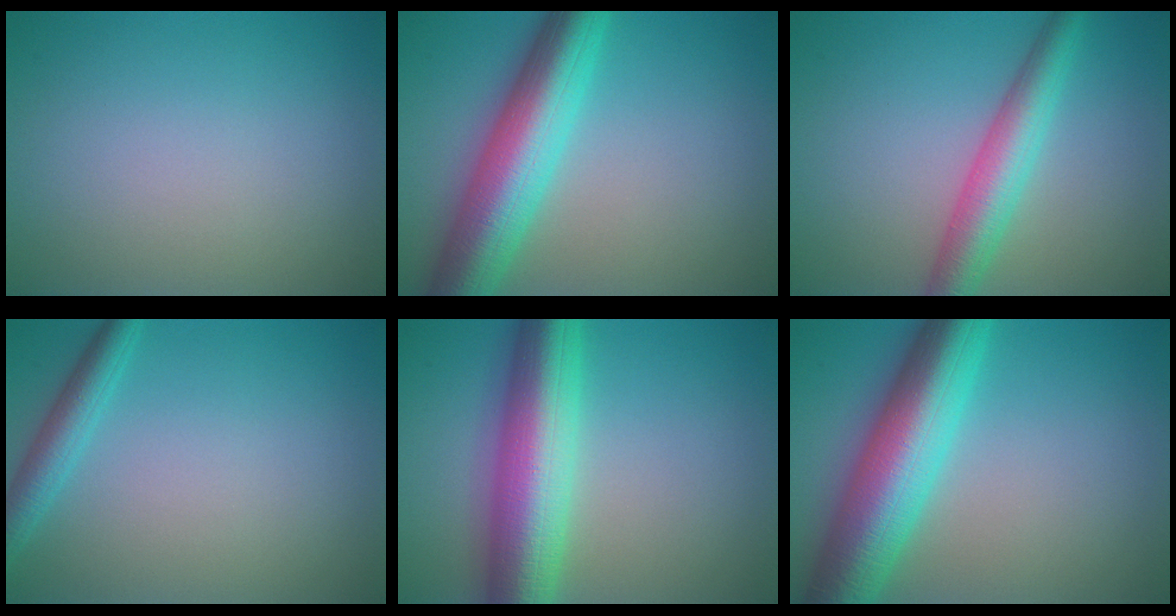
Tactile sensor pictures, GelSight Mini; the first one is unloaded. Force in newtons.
{"total": 9.2, "press": 9.2, "slide": 0.3}
{"total": 4.9, "press": 4.9, "slide": 0.1}
{"total": 2.7, "press": 2.7, "slide": 0.1}
{"total": 10.1, "press": 10.1, "slide": 0.2}
{"total": 10.7, "press": 10.7, "slide": 0.2}